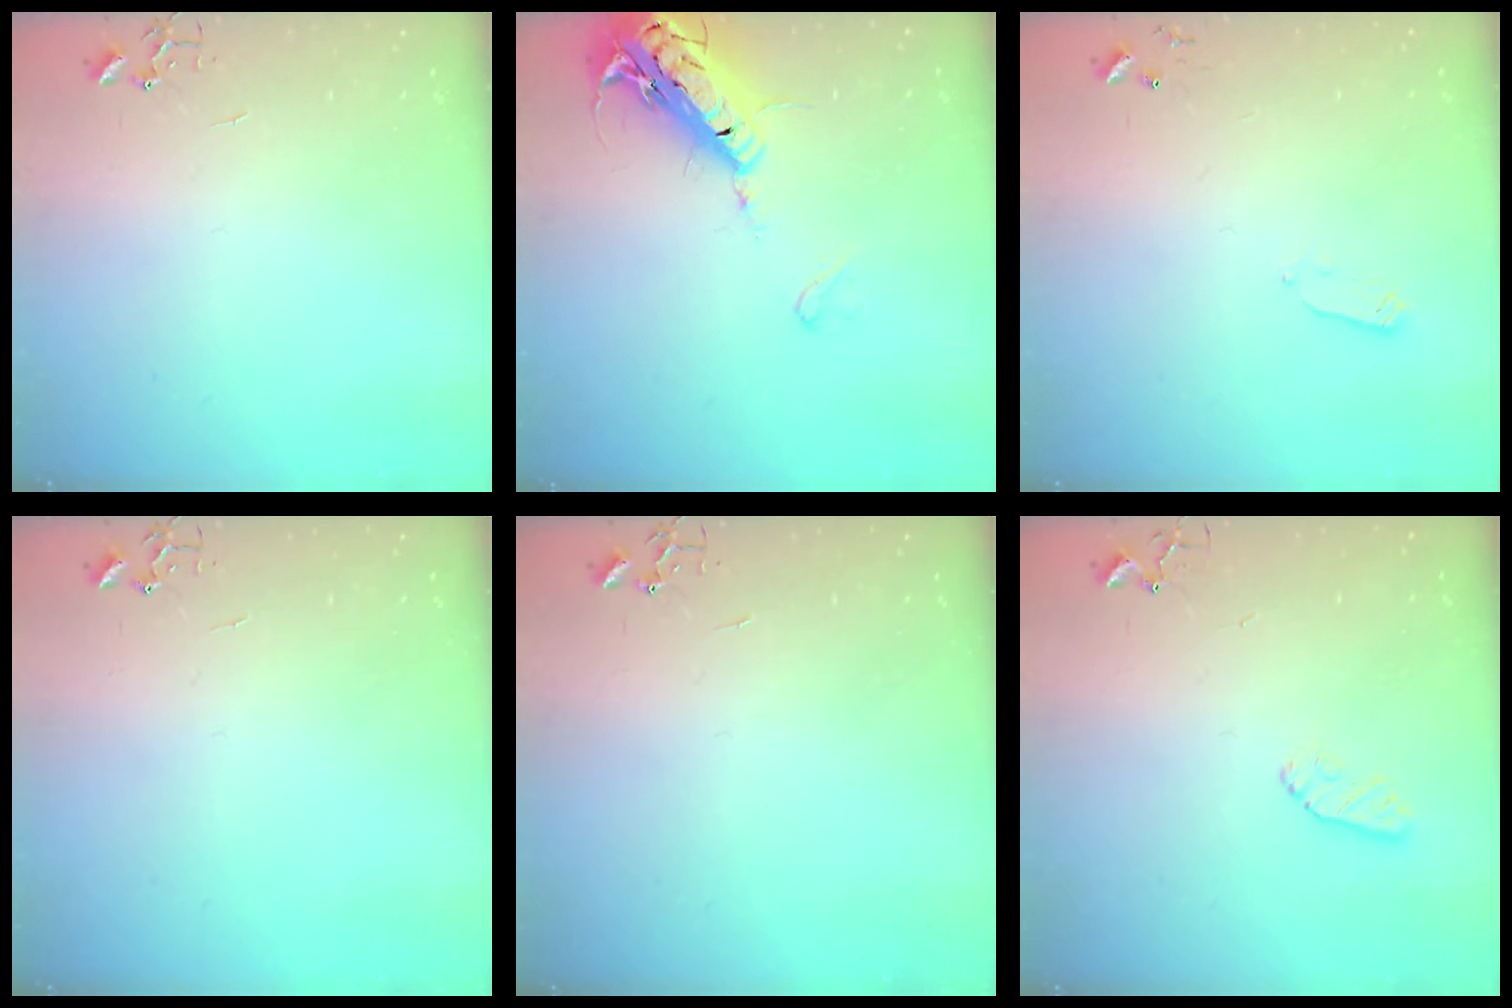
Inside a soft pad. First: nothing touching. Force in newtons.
{"total": 20.3, "press": 19.9, "slide": 3.9}
{"total": 2.4, "press": 2.3, "slide": 0.4}
{"total": 0.0}
{"total": 0.0}
{"total": 7.2, "press": 7.1, "slide": 0.8}